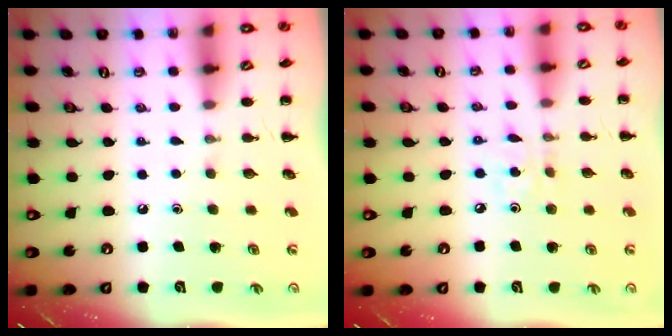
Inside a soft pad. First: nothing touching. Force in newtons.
{"total": 2.8, "press": 2.7, "slide": 0.9}